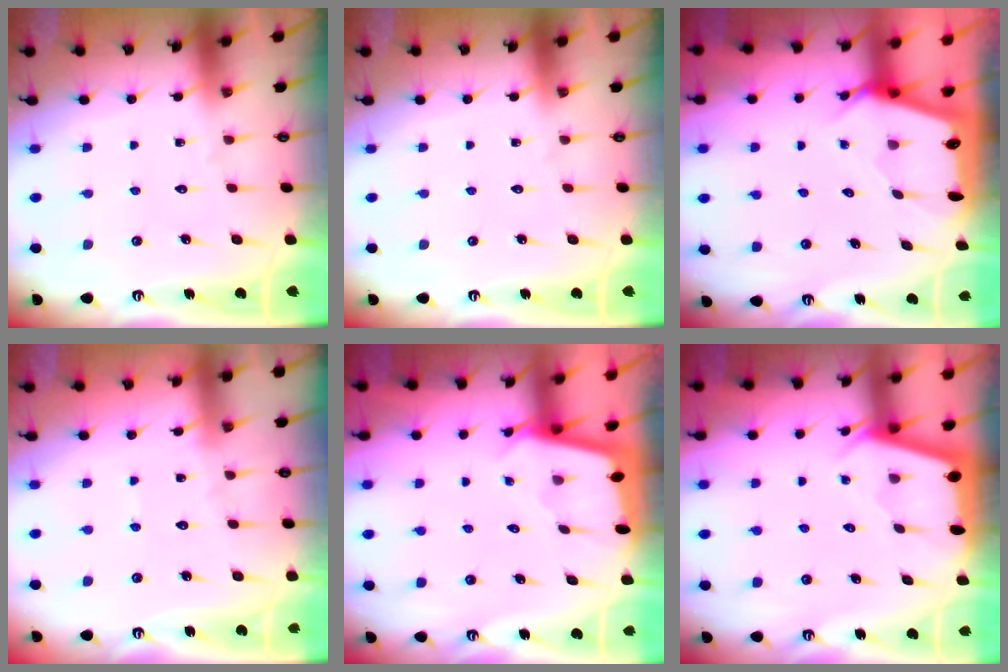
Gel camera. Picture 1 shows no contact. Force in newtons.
{"total": 0.0}
{"total": 2.4, "press": 2.4, "slide": 0.2}
{"total": 4.4, "press": 4.4, "slide": 0.6}
{"total": 2.0, "press": 2.0, "slide": 0.2}
{"total": 2.2, "press": 2.2, "slide": 0.1}